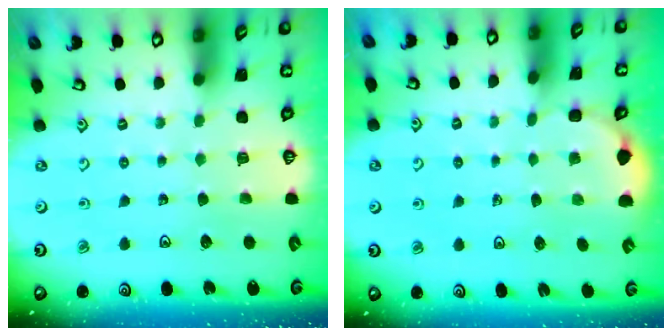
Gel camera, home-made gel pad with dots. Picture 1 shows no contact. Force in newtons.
{"total": 2.4, "press": 1.0, "slide": 2.1}